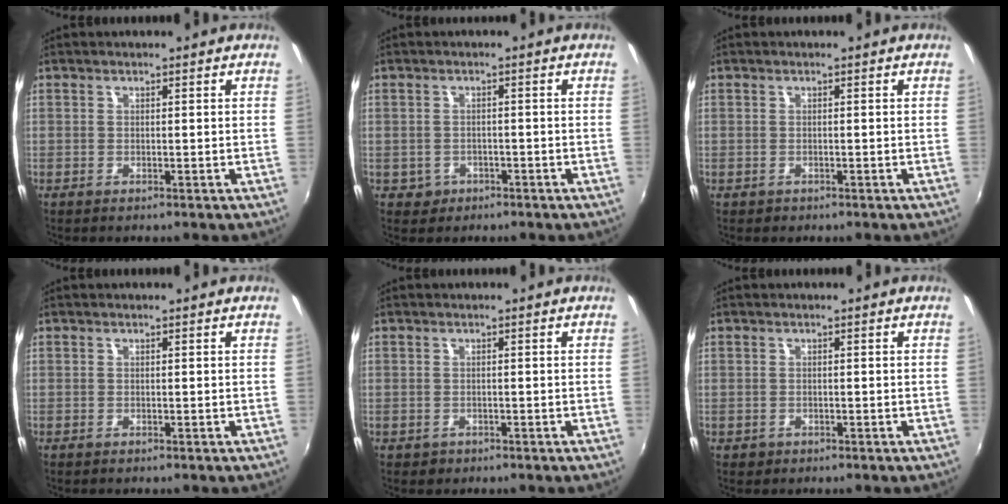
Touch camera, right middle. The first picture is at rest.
{"total": 3.2, "force": [-1.3, 2.9, 0.7], "torque": [-0.024, 0.000, -0.015]}
{"total": 0.7, "force": [-0.4, 0.6, 0.1], "torque": [-0.003, -0.003, -0.005]}
{"total": 0.0}
{"total": 1.3, "force": [-0.6, 1.2, 0.3], "torque": [-0.009, -0.004, -0.007]}
{"total": 1.2, "force": [-0.5, 1.0, 0.3], "torque": [-0.008, -0.004, -0.006]}